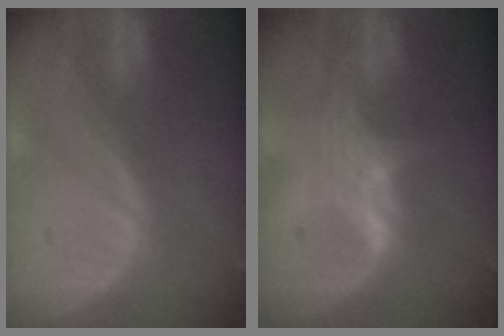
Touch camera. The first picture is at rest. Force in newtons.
{"total": 2.9, "press": 2.9, "slide": 0.4}